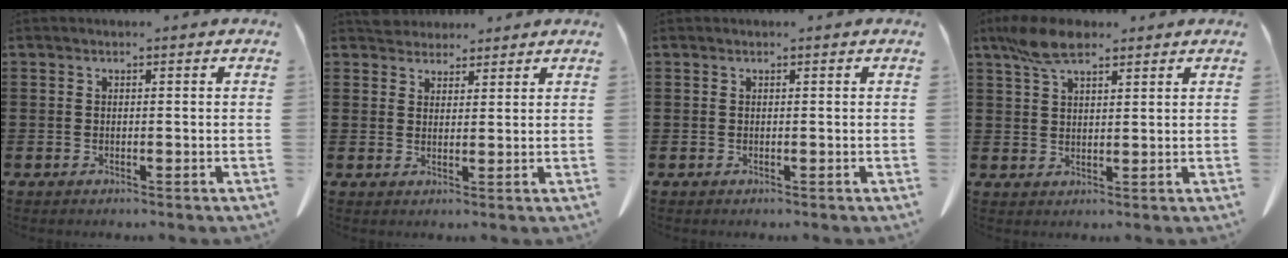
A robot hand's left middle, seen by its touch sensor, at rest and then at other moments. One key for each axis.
{"total": 3.7, "fx": 3.5, "fy": 1.2, "fz": 0.2, "tx": -0.007, "ty": -0.008, "tz": 0.067}
{"total": 0.0}
{"total": 6.4, "fx": 4.4, "fy": 2.4, "fz": 4.1, "tx": -0.092, "ty": 0.003, "tz": 0.082}